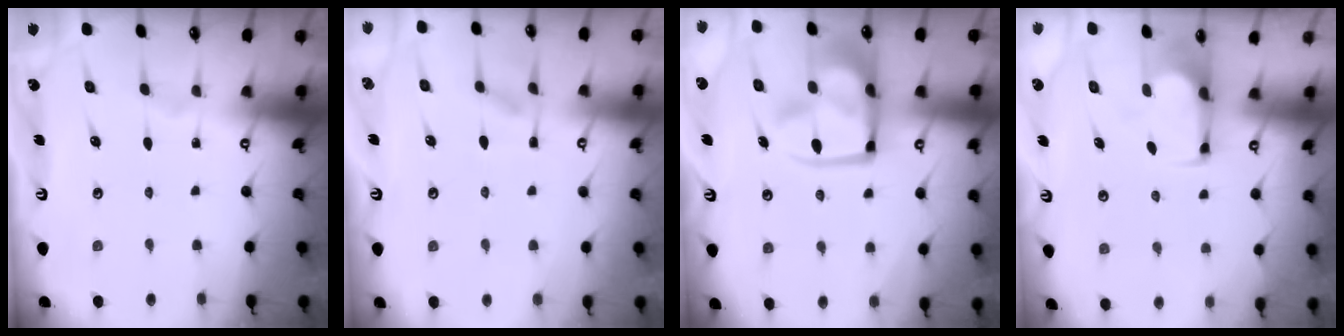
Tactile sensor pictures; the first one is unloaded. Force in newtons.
{"total": 1.3, "press": 0.0, "slide": 1.3}
{"total": 15.9, "press": 15.8, "slide": 1.8}
{"total": 2.5, "press": 2.4, "slide": 0.9}